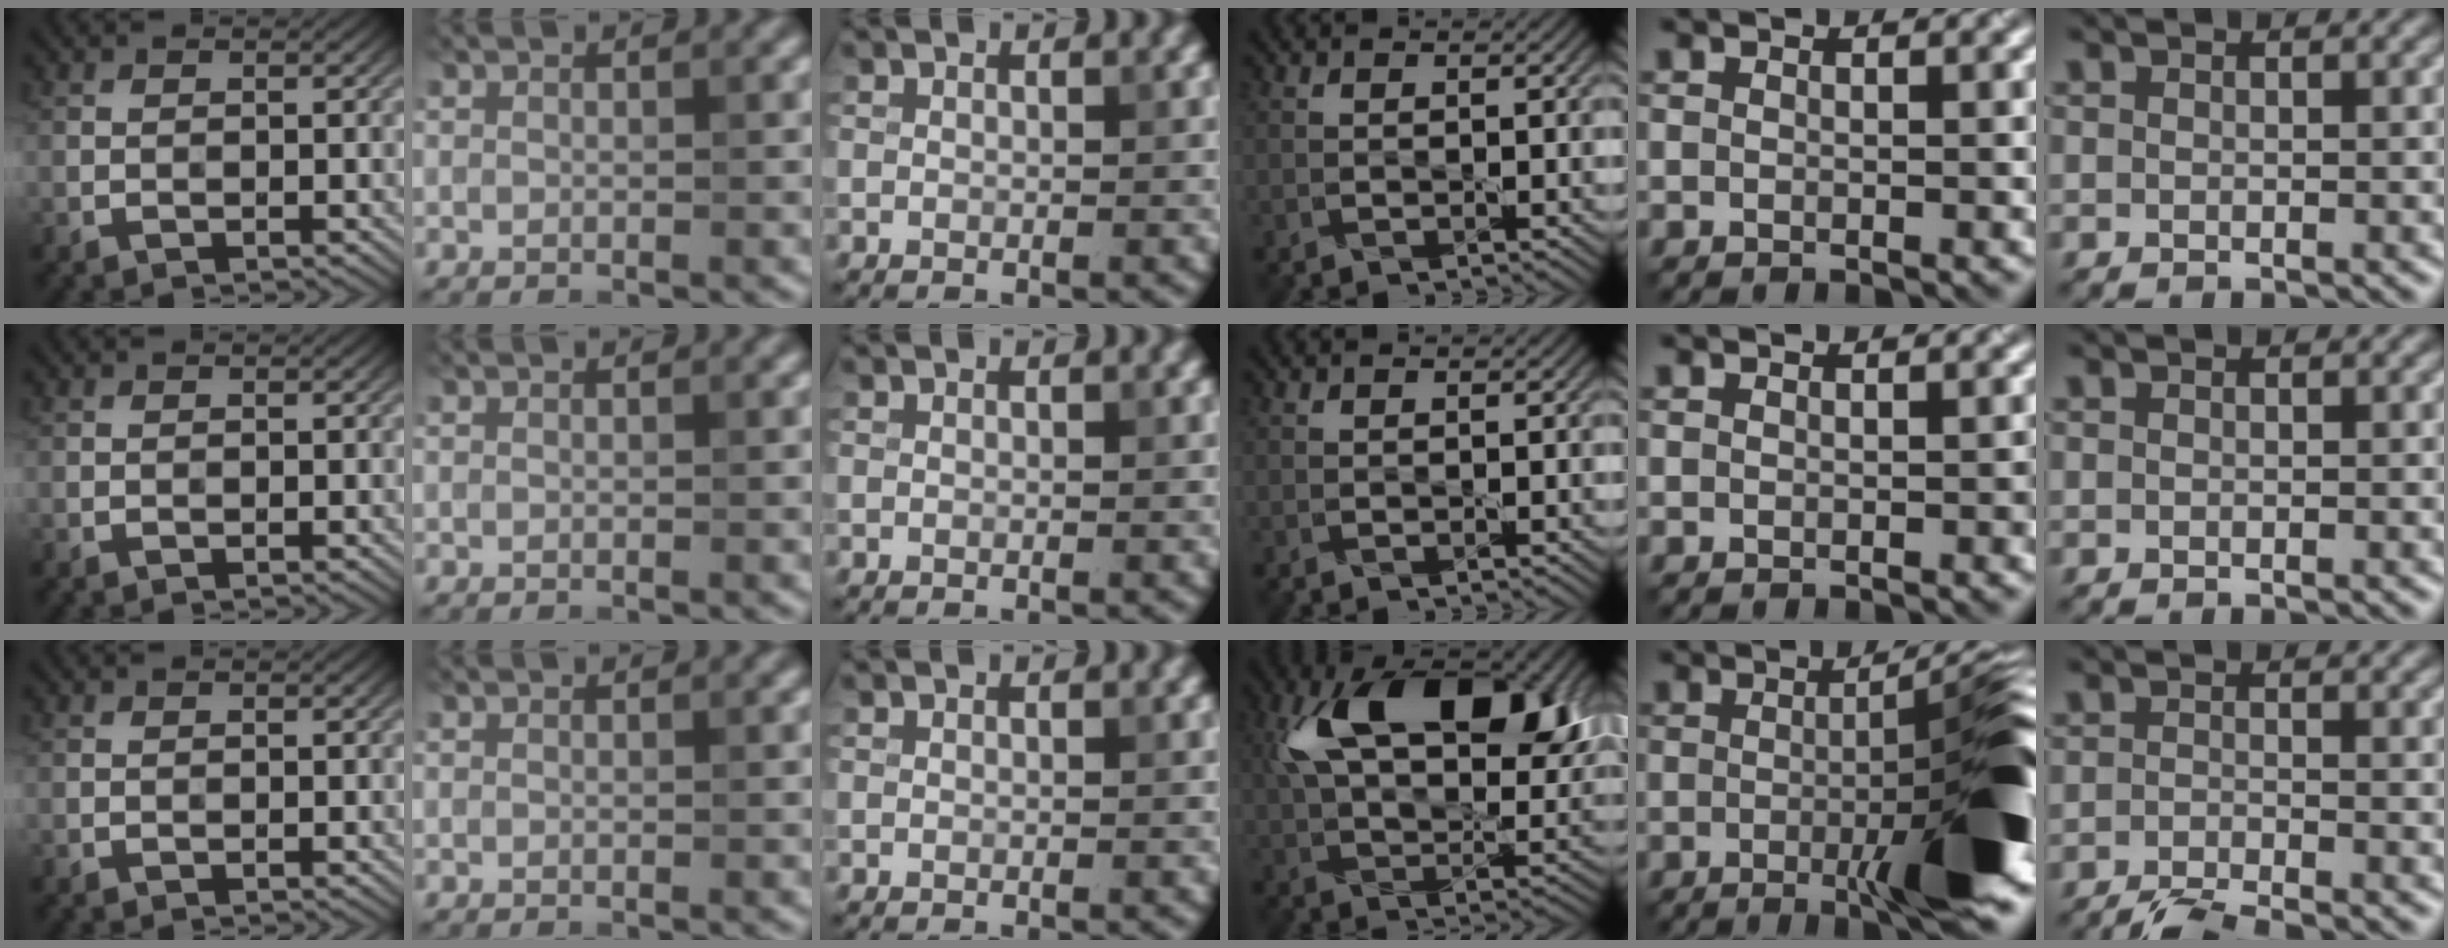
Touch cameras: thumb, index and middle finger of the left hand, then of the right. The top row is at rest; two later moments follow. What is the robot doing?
{"motion": "squeeze", "object": "paper clamp"}